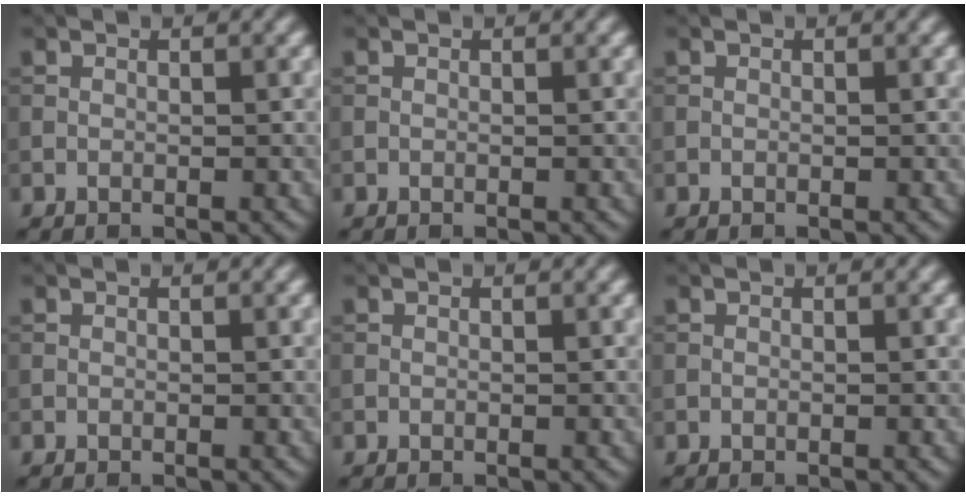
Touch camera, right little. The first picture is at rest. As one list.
[{"total": 0.0}, {"total": 0.0}, {"total": 0.0}, {"total": 0.0}, {"total": 0.0}]